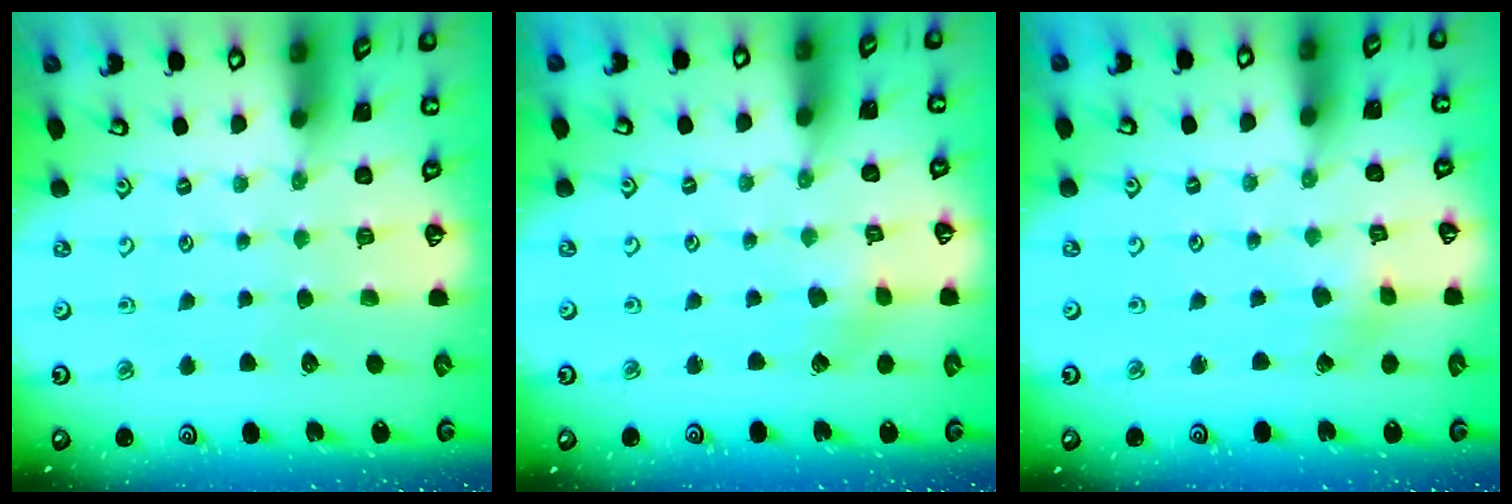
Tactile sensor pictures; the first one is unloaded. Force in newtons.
{"total": 1.9, "press": 1.9, "slide": 0.2}
{"total": 2.0, "press": 2.0, "slide": 0.1}